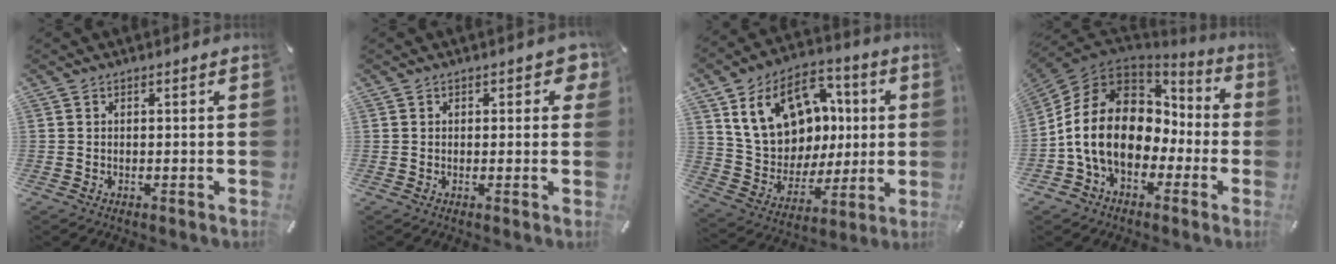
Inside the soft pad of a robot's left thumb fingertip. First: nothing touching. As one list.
[{"total": 2.7, "force": [1.1, 1.8, 1.8], "torque": [-0.013, -0.001, 0.012]}, {"total": 18.8, "force": [5.4, 15.2, 9.8], "torque": [-0.164, -0.011, 0.112]}, {"total": 17.6, "force": [-1.8, 13.5, 11.2], "torque": [-0.238, 0.008, -0.034]}]